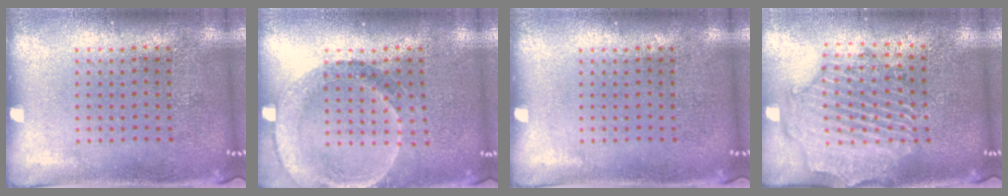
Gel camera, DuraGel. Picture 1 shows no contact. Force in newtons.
{"total": 1.5, "press": 1.4, "slide": 0.5}
{"total": 0.0}
{"total": 2.3, "press": 2.2, "slide": 0.8}